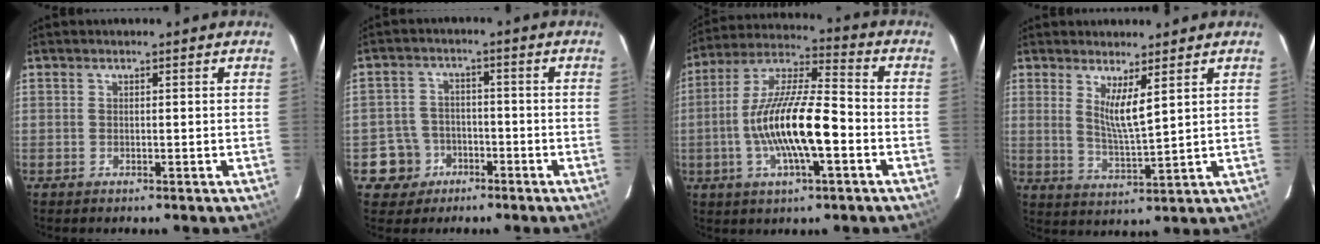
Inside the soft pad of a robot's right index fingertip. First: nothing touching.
{"total": 6.2, "force": [-2.9, 5.5, 0.4], "torque": [-0.024, 0.022, -0.046]}
{"total": 16.4, "force": [-4.0, 4.0, 15.4], "torque": [-0.294, 0.002, -0.078]}
{"total": 5.9, "force": [3.1, 0.5, 5.0], "torque": [-0.094, -0.018, 0.056]}